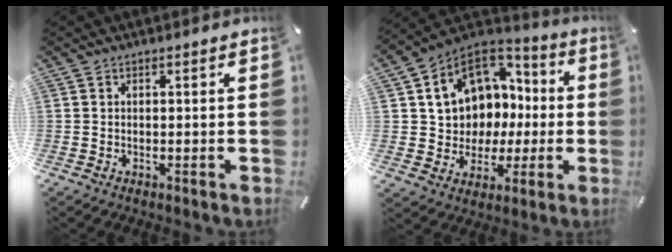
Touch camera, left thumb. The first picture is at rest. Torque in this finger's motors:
{"motor_torque": [1.63, 3.38, 1.42, 0.54, 0.19]}